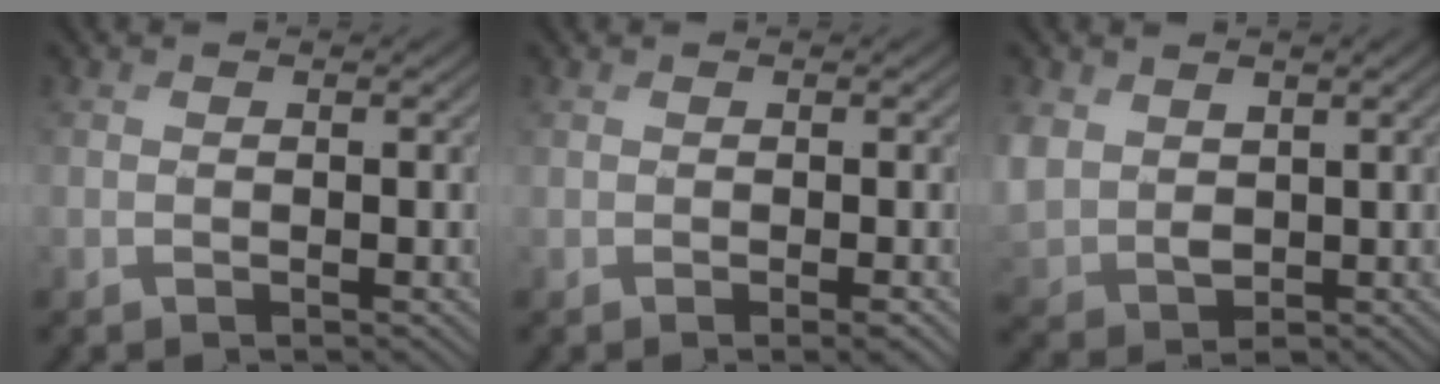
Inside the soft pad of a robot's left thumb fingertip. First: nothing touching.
{"total": 0.9, "force": [-0.2, 0.1, 0.9], "torque": [-0.015, -0.003, -0.004]}
{"total": 6.1, "force": [2.1, 4.6, 3.3], "torque": [-0.109, -0.010, 0.047]}